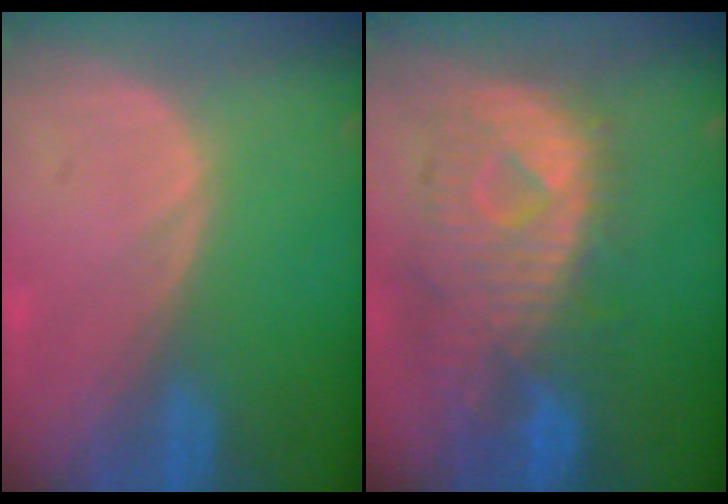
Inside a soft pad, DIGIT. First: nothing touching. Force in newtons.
{"total": 11.1, "press": 9.8, "slide": 5.2}